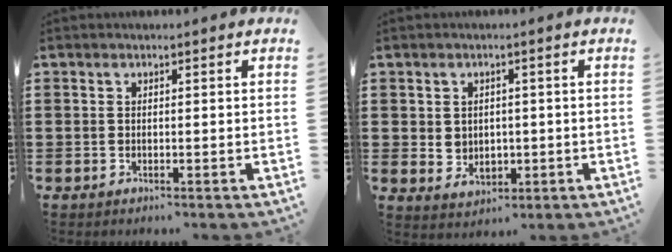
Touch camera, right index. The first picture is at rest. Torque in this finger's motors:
{"motor_torque": [1.07, 1.06, 0.01, 0.01]}